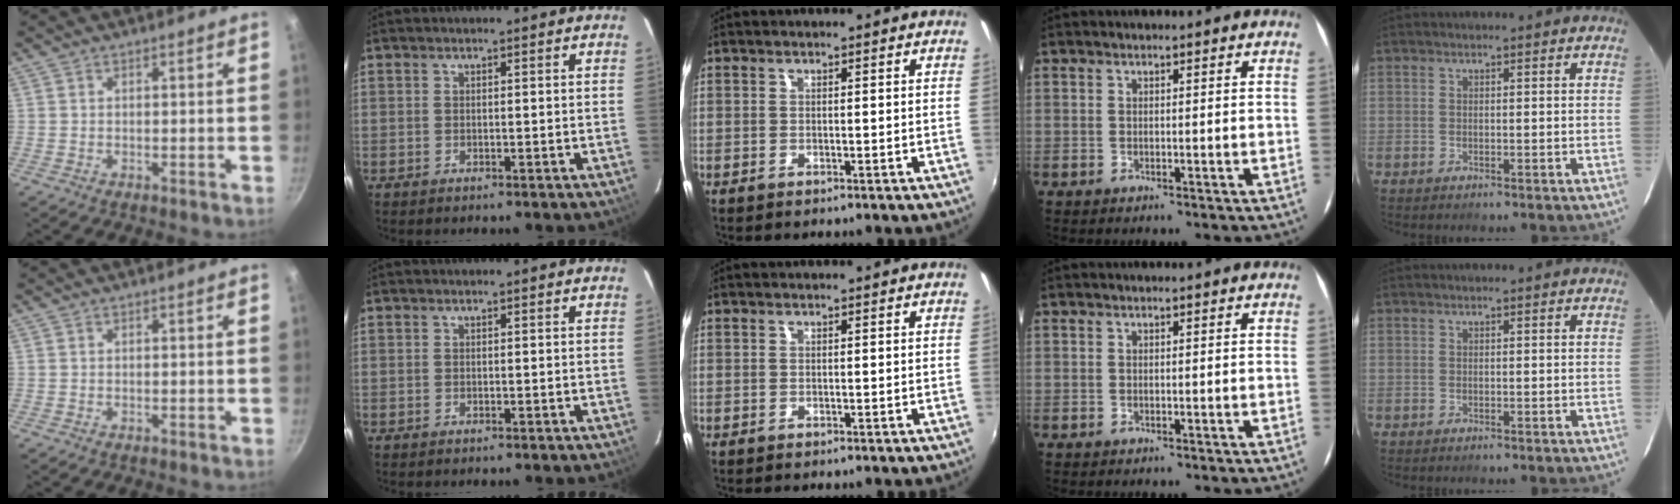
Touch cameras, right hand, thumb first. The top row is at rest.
{}